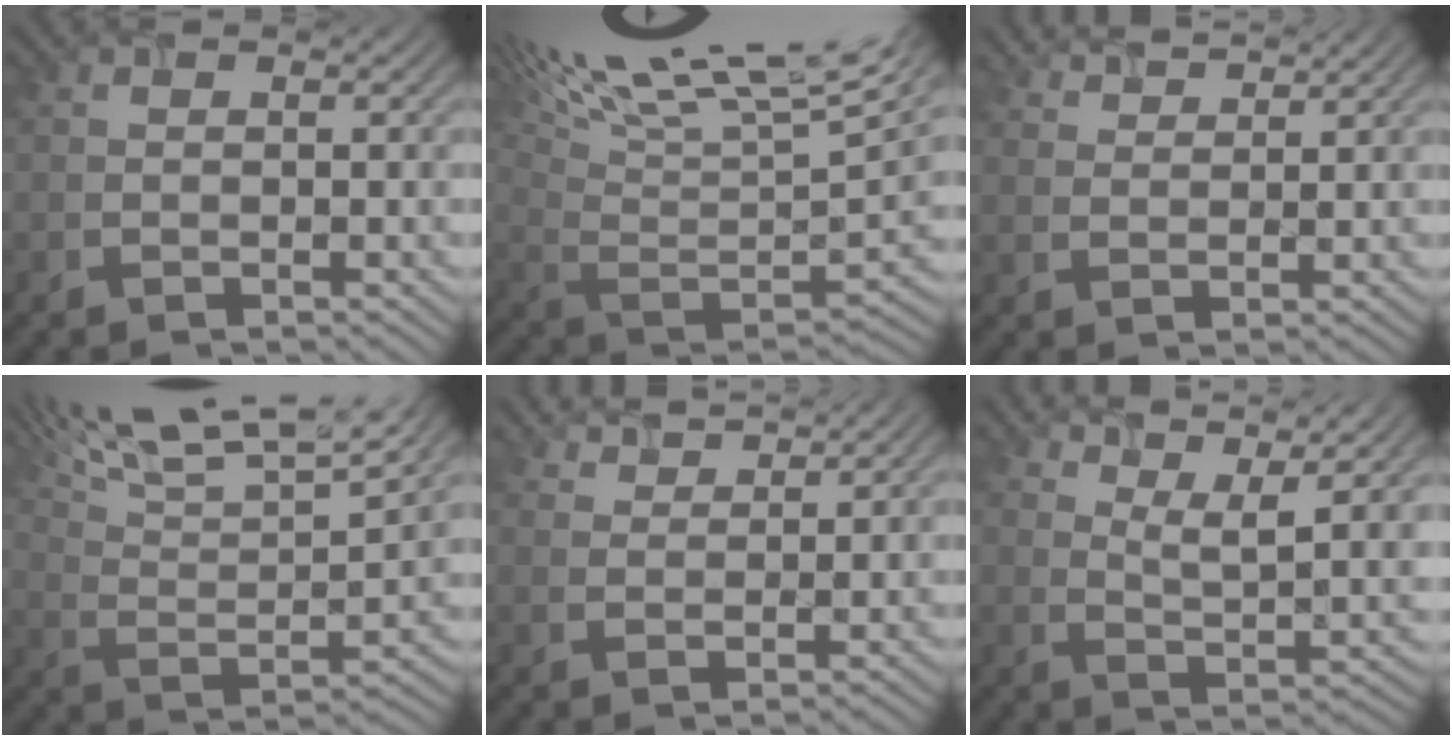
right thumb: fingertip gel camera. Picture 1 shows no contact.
{"total": 18.4, "force": [12.1, 5.3, 12.8], "torque": [-0.281, 0.029, 0.187]}
{"total": 3.2, "force": [3.1, 0.6, 0.9], "torque": [-0.022, 0.008, 0.066]}
{"total": 15.2, "force": [11.2, 3.8, 9.6], "torque": [-0.206, 0.013, 0.186]}
{"total": 3.8, "force": [3.5, 0.9, 1.1], "torque": [-0.032, 0.010, 0.077]}
{"total": 9.0, "force": [6.8, 2.4, 5.4], "torque": [-0.112, -0.001, 0.114]}